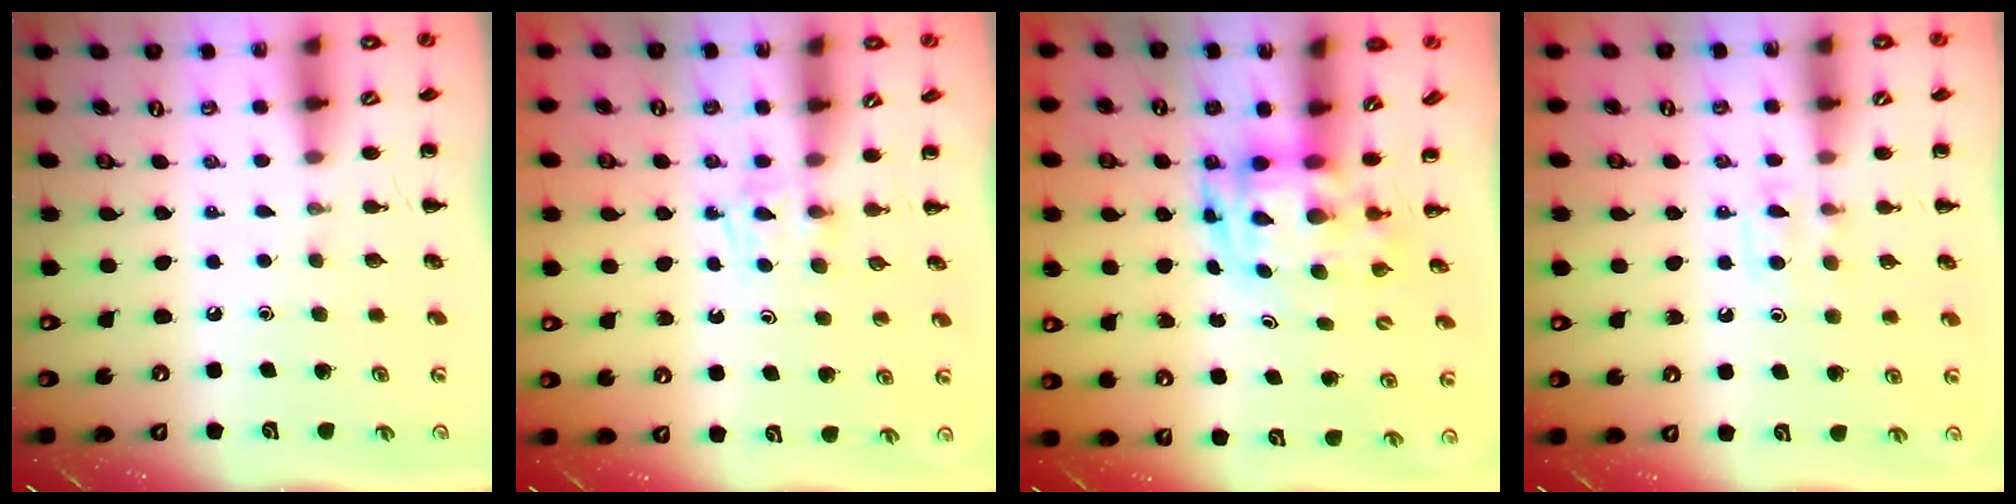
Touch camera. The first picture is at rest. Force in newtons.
{"total": 2.4, "press": 2.1, "slide": 1.1}
{"total": 3.5, "press": 3.5, "slide": 0.7}
{"total": 5.7, "press": 5.4, "slide": 1.9}